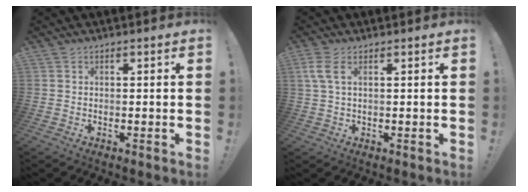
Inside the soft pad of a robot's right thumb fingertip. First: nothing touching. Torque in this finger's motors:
{"motor_torque": [0.30, 0.01, 0.29, -0.36, 0.07]}